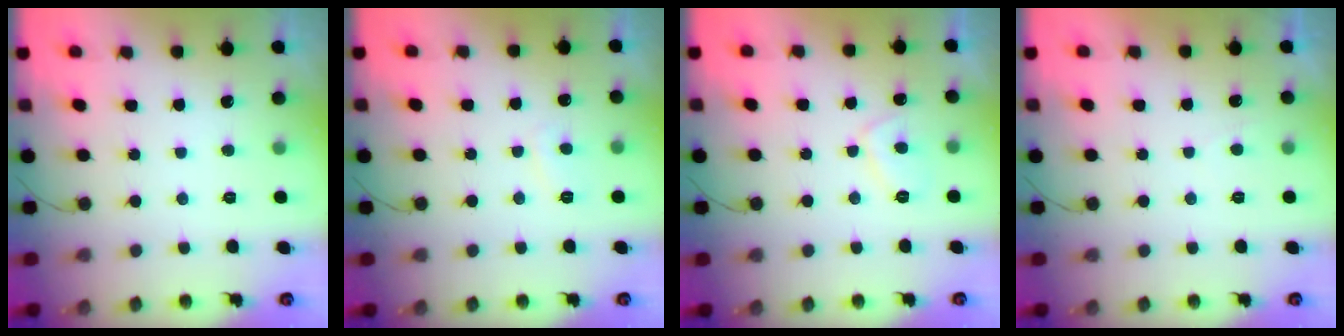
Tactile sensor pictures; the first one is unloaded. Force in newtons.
{"total": 2.4, "press": 2.3, "slide": 0.5}
{"total": 4.1, "press": 4.0, "slide": 1.0}
{"total": 0.5, "press": 0.1, "slide": 0.5}